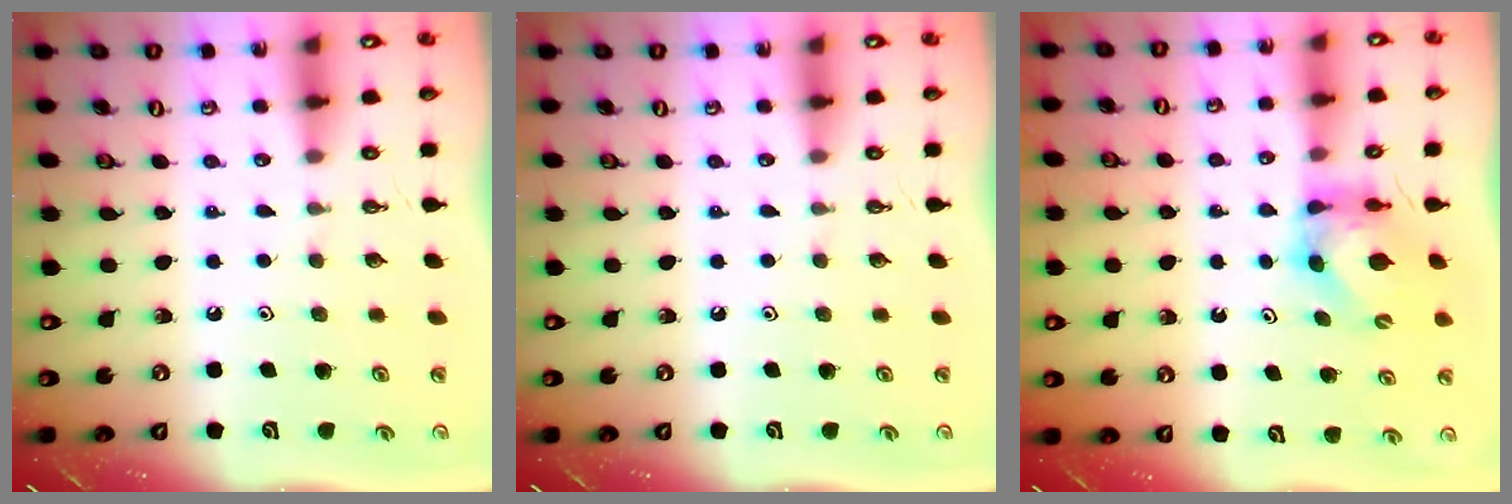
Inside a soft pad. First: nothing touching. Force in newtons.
{"total": 0.0}
{"total": 5.8, "press": 5.8, "slide": 0.5}